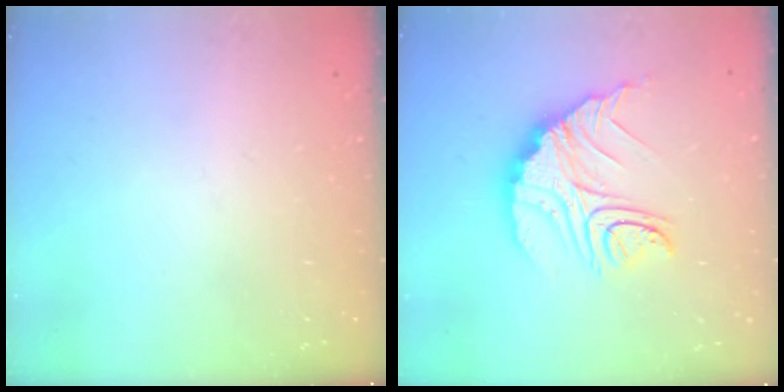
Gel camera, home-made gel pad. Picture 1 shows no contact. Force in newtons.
{"total": 14.7, "press": 14.7, "slide": 1.1}